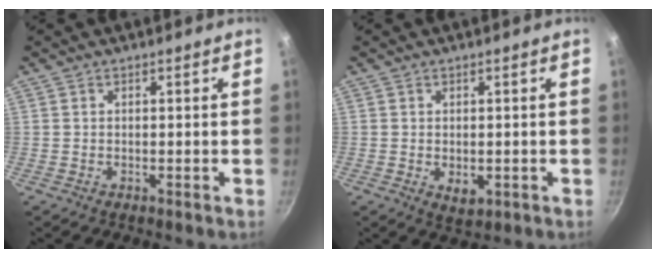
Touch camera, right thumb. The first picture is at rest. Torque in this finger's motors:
{"motor_torque": [-0.36, 0.24, -0.14, 0.43, -0.03]}